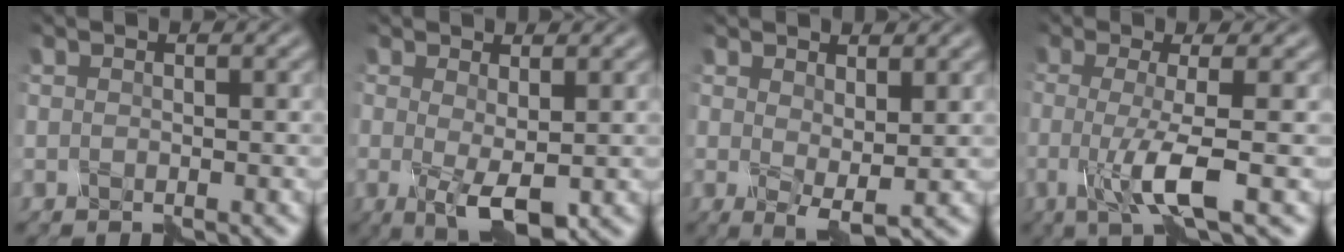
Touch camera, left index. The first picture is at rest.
{"total": 3.6, "force": [-0.5, 1.3, 3.3], "torque": [-0.062, -0.010, -0.008]}
{"total": 2.7, "force": [0.8, 1.1, 2.4], "torque": [-0.043, -0.013, 0.018]}
{"total": 5.0, "force": [-1.0, 1.1, 4.8], "torque": [-0.090, -0.011, -0.021]}